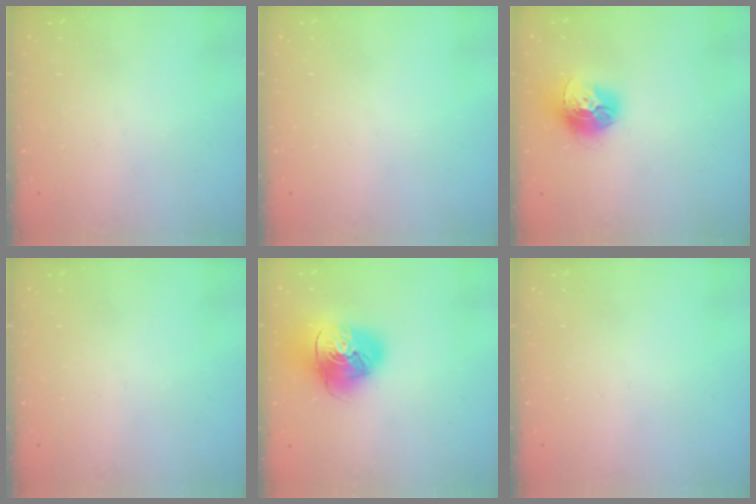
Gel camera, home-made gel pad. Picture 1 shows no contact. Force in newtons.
{"total": 0.0}
{"total": 13.9, "press": 13.8, "slide": 1.4}
{"total": 0.0}
{"total": 16.2, "press": 16.0, "slide": 2.4}
{"total": 0.0}